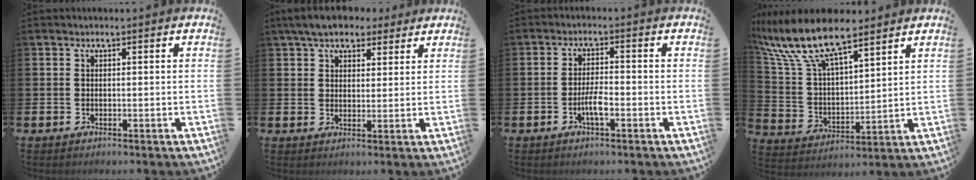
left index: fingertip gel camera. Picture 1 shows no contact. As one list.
[{"total": 6.0, "force": [5.2, 2.5, 1.8], "torque": [-0.047, -0.009, 0.094]}, {"total": 3.1, "force": [-1.3, 0.7, 2.7], "torque": [-0.064, 0.005, -0.025]}, {"total": 11.5, "force": [9.5, 3.4, 5.6], "torque": [-0.155, -0.037, 0.171]}]